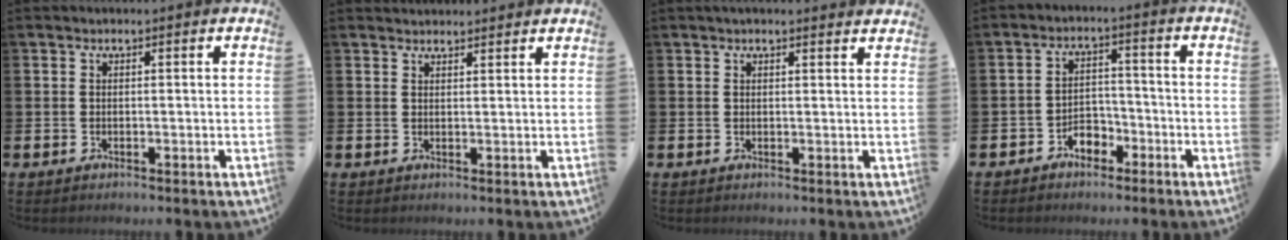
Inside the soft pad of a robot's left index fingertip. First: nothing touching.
{"total": 2.0, "force": [1.9, 0.4, -0.1], "torque": [0.010, -0.009, 0.034]}
{"total": 1.4, "force": [1.4, 0.0, 0.3], "torque": [-0.002, -0.002, 0.024]}
{"total": 3.3, "force": [-2.4, 1.9, 1.2], "torque": [-0.030, 0.010, -0.051]}